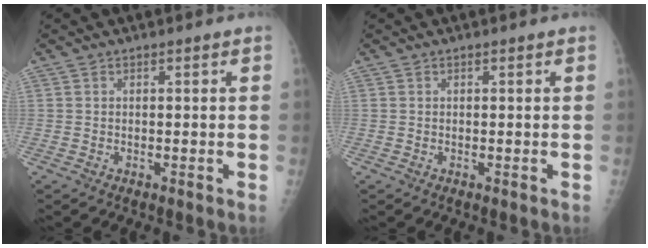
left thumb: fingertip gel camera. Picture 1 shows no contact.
{"total": 0.0}